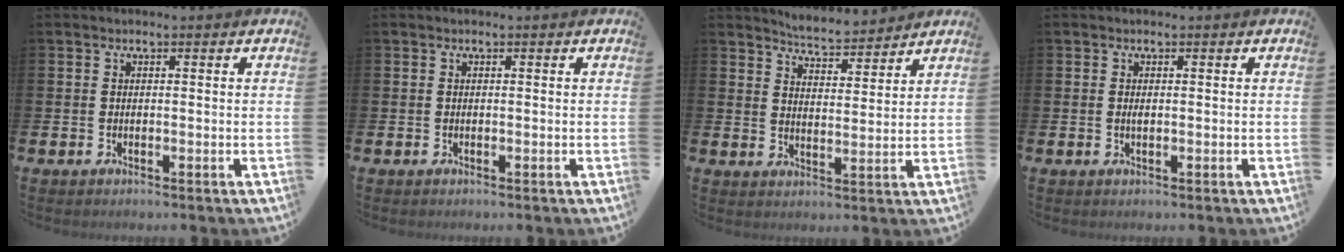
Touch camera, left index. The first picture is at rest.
{"total": 0.0}
{"total": 5.2, "force": [5.2, 0.2, 0.1], "torque": [-0.016, -0.035, 0.092]}
{"total": 0.7, "force": [0.1, 0.3, 0.6], "torque": [-0.018, 0.003, 0.002]}